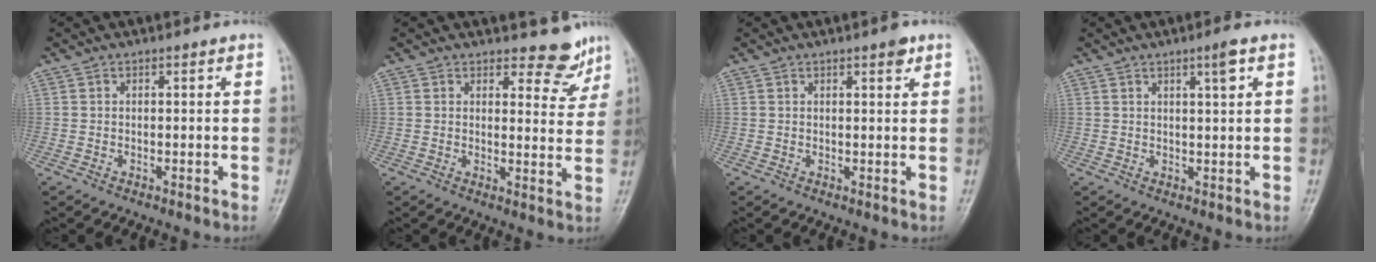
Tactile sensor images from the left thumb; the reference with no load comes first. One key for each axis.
{"total": 5.9, "fx": 5.2, "fy": 2.5, "fz": 1.3, "tx": 0.010, "ty": -0.048, "tz": 0.059}
{"total": 2.1, "fx": 1.3, "fy": 0.6, "fz": 1.5, "tx": -0.017, "ty": -0.006, "tz": 0.016}
{"total": 3.1, "fx": 1.6, "fy": 0.2, "fz": 2.6, "tx": -0.041, "ty": -0.006, "tz": 0.026}